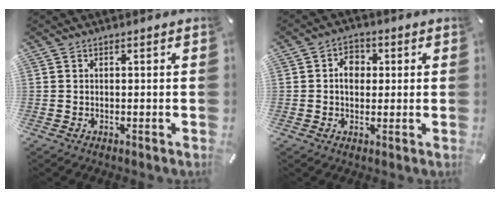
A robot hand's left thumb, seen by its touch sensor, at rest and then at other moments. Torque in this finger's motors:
{"motor_torque": [0.56, 0.76, 0.76, 0.01, 0.16]}